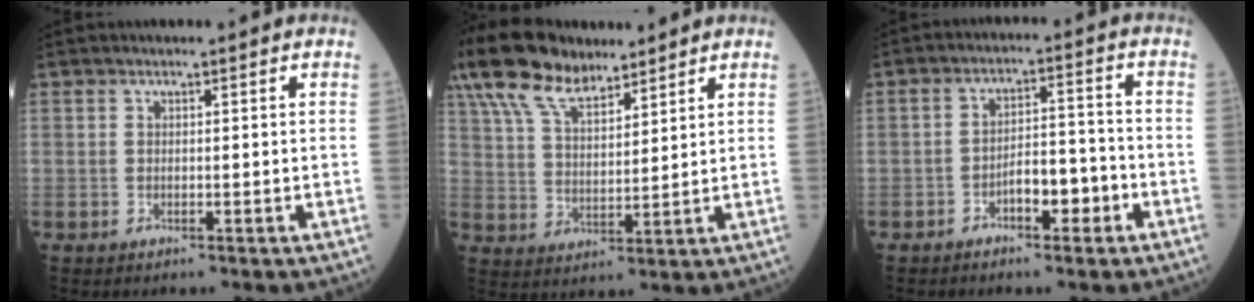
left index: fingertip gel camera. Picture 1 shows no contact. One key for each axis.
{"total": 14.4, "fx": 10.6, "fy": 5.5, "fz": 8.0, "tx": -0.184, "ty": 0.041, "tz": 0.202}
{"total": 5.7, "fx": -3.0, "fy": 1.9, "fz": 4.4, "tx": -0.074, "ty": 0.016, "tz": -0.051}